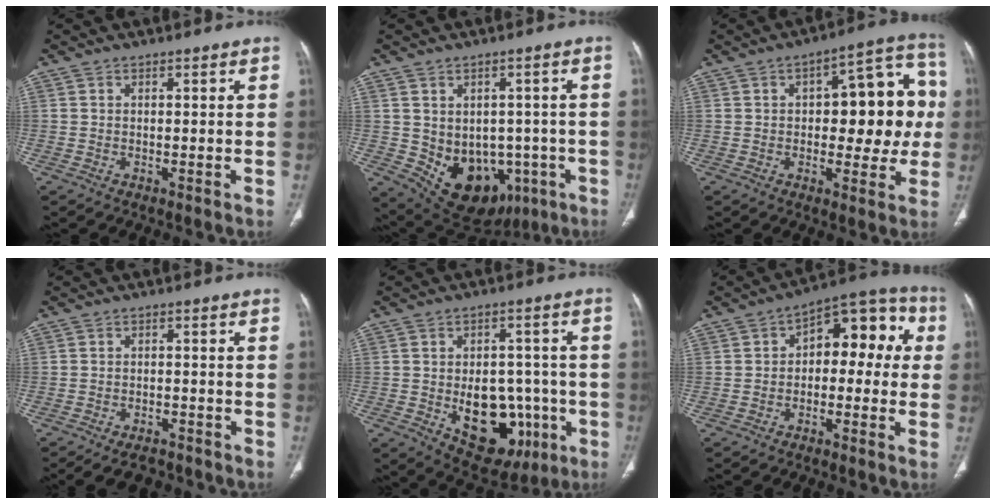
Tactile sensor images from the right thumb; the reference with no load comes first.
{"total": 14.5, "force": [-4.1, 10.9, 8.7], "torque": [-0.093, 0.018, -0.028]}
{"total": 17.2, "force": [1.1, 8.5, 14.8], "torque": [-0.136, 0.035, 0.014]}
{"total": 7.1, "force": [-5.9, 3.1, 2.5], "torque": [-0.029, 0.022, -0.080]}
{"total": 16.6, "force": [-4.5, 10.8, 11.8], "torque": [-0.119, 0.023, -0.043]}
{"total": 12.4, "force": [0.5, 7.6, 9.8], "torque": [-0.080, 0.054, -0.008]}